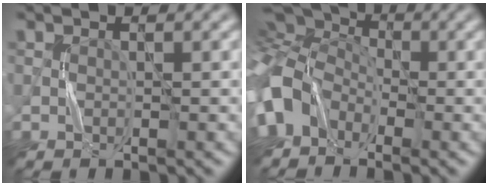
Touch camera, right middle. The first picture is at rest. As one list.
[{"total": 9.4, "force": [-2.4, 6.8, 6.0], "torque": [-0.132, -0.011, -0.054]}]